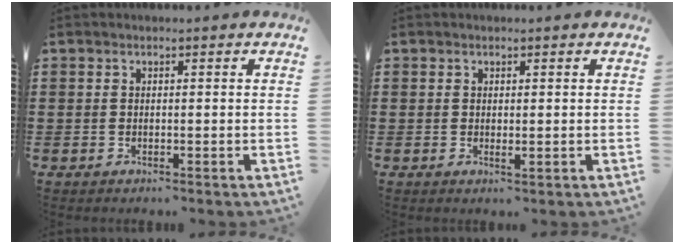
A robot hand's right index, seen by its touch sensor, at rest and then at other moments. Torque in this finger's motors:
{"motor_torque": [0.06, -0.04, 0.01, 0.00]}